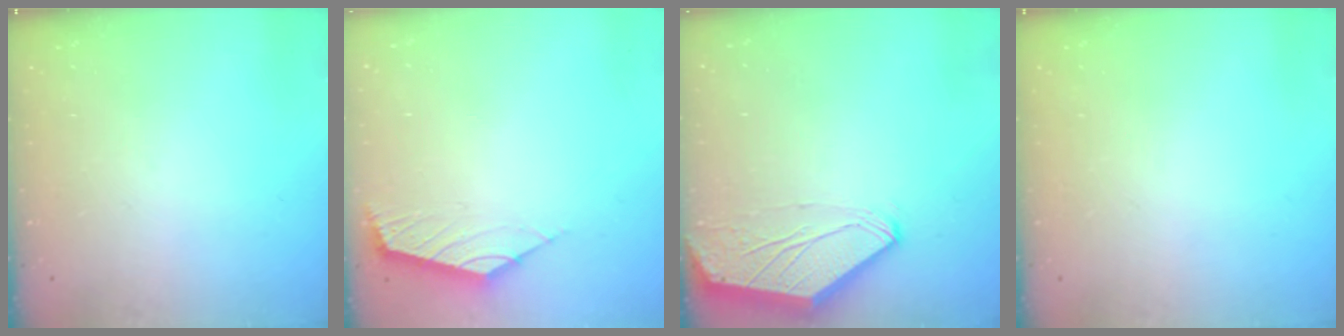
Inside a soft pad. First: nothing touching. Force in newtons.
{"total": 2.4, "press": 2.3, "slide": 0.6}
{"total": 0.0}
{"total": 0.0}